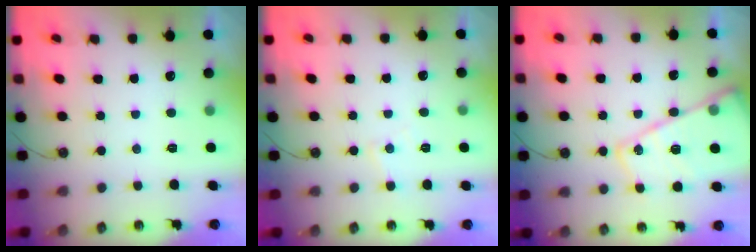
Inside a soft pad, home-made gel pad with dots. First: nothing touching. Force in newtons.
{"total": 4.8, "press": 4.8, "slide": 0.7}
{"total": 20.7, "press": 20.6, "slide": 2.0}